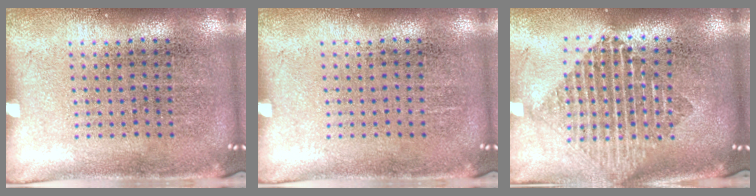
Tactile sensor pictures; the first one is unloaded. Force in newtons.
{"total": 0.0}
{"total": 1.9, "press": 1.6, "slide": 1.0}